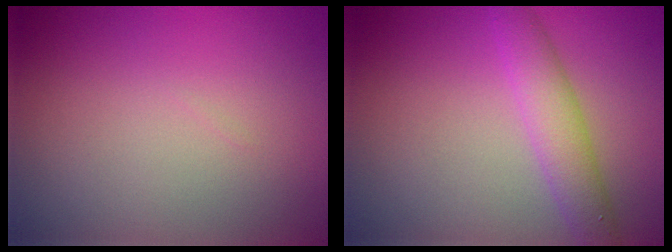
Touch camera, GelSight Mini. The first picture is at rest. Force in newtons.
{"total": 3.4, "press": 3.4, "slide": 0.1}